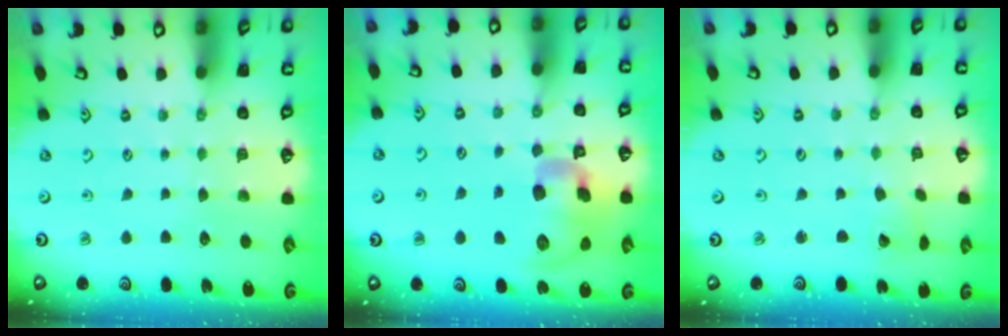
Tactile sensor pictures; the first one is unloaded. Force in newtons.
{"total": 17.3, "press": 17.1, "slide": 2.7}
{"total": 1.9, "press": 1.9, "slide": 0.2}